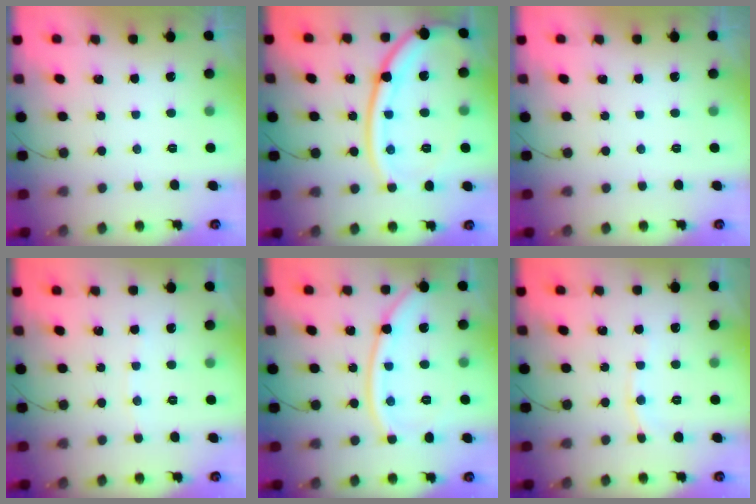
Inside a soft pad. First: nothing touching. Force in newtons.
{"total": 19.9, "press": 19.8, "slide": 2.3}
{"total": 0.0}
{"total": 3.0, "press": 2.9, "slide": 0.4}
{"total": 12.3, "press": 12.3, "slide": 1.0}
{"total": 4.6, "press": 4.6, "slide": 0.1}